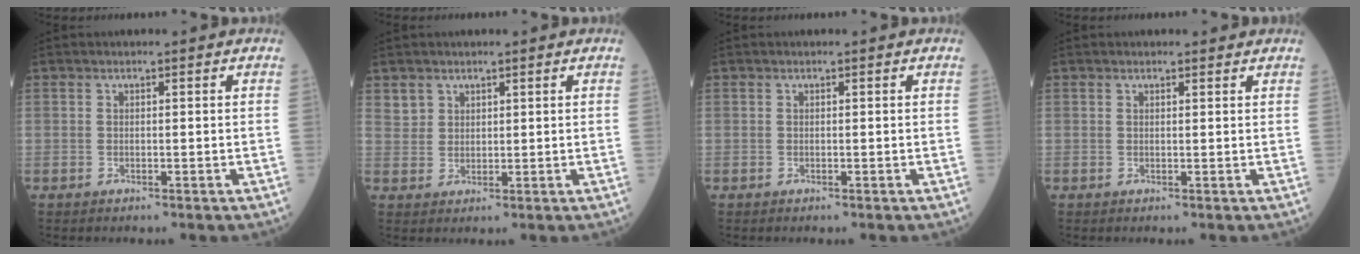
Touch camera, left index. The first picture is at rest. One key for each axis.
{"total": 2.8, "fx": 1.9, "fy": 2.0, "fz": 0.0, "tx": 0.011, "ty": 0.002, "tz": 0.031}
{"total": 0.0}
{"total": 1.6, "fx": 1.4, "fy": 0.3, "fz": 0.5, "tx": -0.015, "ty": 0.008, "tz": 0.018}